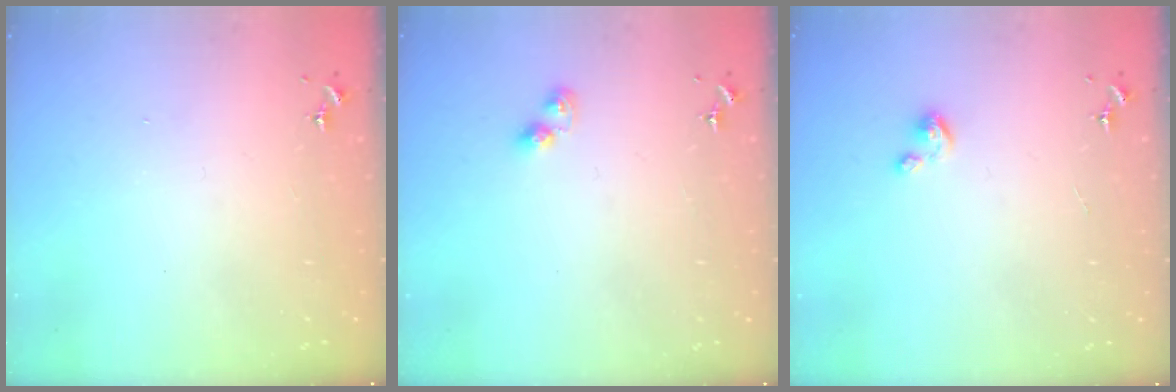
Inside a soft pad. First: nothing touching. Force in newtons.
{"total": 5.1, "press": 5.1, "slide": 0.1}
{"total": 3.0, "press": 3.0, "slide": 0.2}